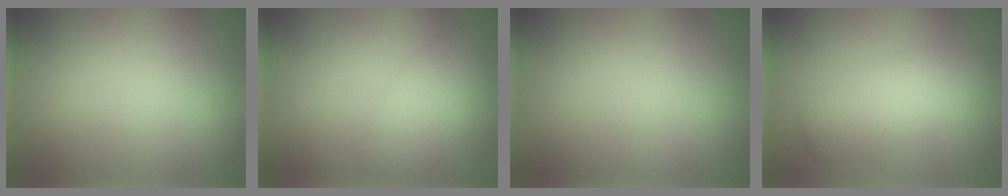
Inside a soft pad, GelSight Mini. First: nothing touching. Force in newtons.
{"total": 3.0, "press": 3.0, "slide": 0.2}
{"total": 0.0}
{"total": 4.1, "press": 4.1, "slide": 0.1}